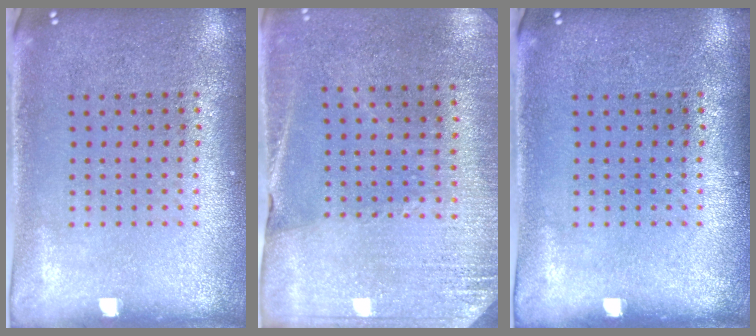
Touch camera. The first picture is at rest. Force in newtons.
{"total": 2.7, "press": 2.6, "slide": 0.7}
{"total": 0.0}